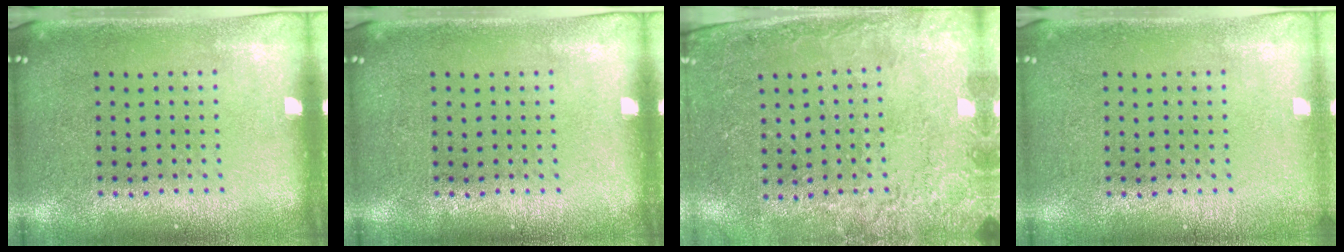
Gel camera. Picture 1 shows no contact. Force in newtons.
{"total": 0.0}
{"total": 2.5, "press": 2.4, "slide": 0.8}
{"total": 0.7, "press": 0.7, "slide": 0.0}